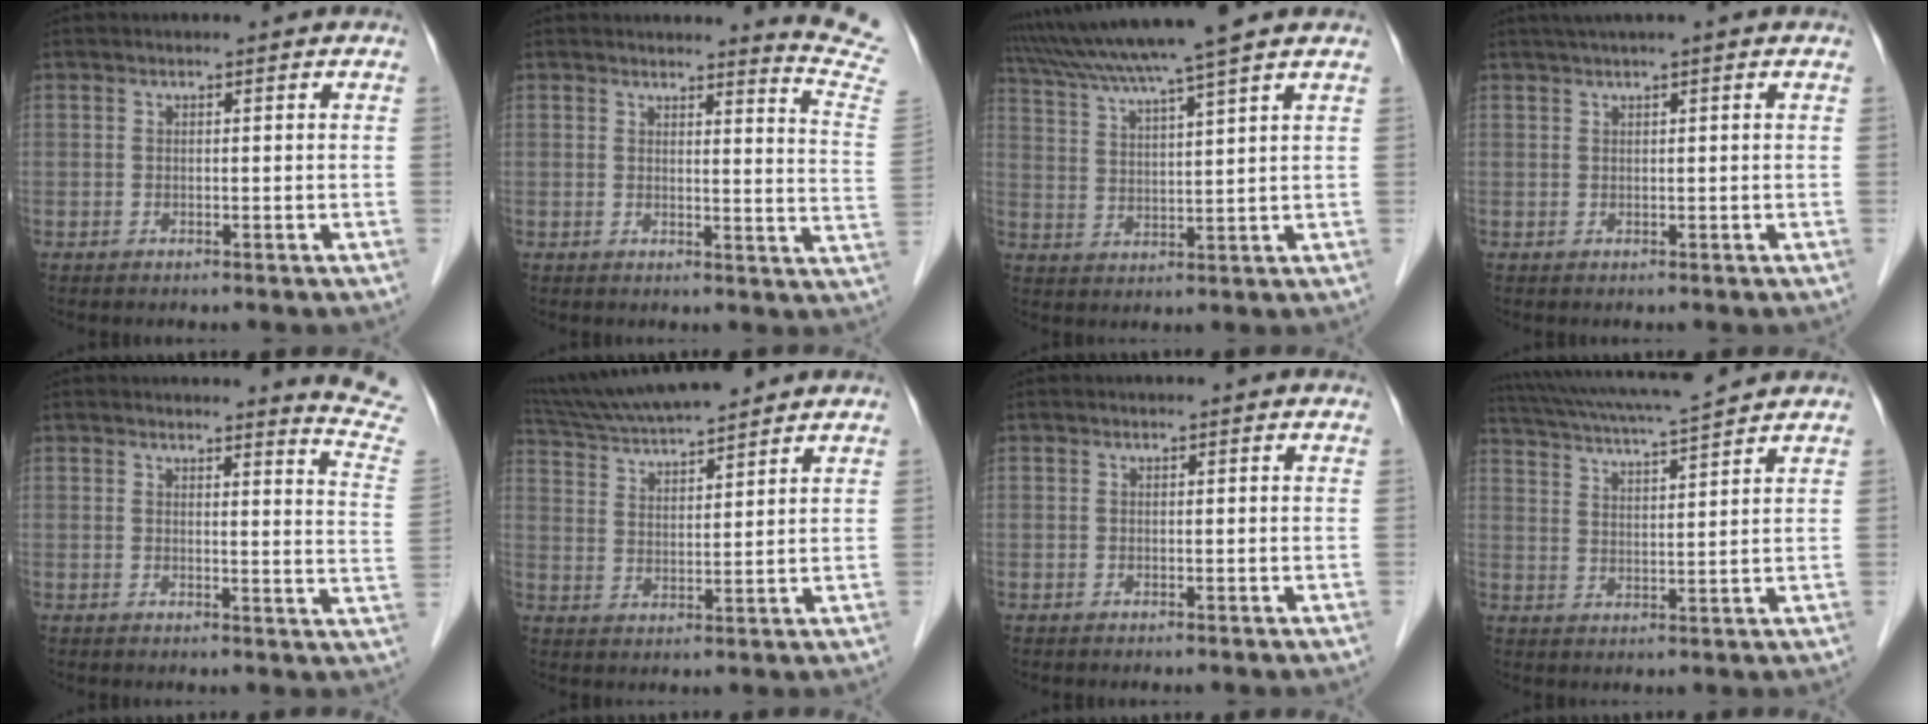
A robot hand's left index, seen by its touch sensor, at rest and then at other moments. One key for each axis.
{"total": 9.2, "fx": 9.0, "fy": -1.7, "fz": 0.7, "tx": -0.010, "ty": -0.115, "tz": 0.080}
{"total": 13.3, "fx": 11.2, "fy": -1.5, "fz": 7.0, "tx": -0.127, "ty": 0.020, "tz": 0.179}
{"total": 2.5, "fx": 1.8, "fy": -0.5, "fz": 1.6, "tx": -0.028, "ty": 0.018, "tz": 0.035}
{"total": 8.7, "fx": 8.6, "fy": -1.5, "fz": 0.5, "tx": -0.008, "ty": -0.103, "tz": 0.074}
{"total": 14.6, "fx": 13.2, "fy": 1.2, "fz": 6.1, "tx": -0.113, "ty": 0.026, "tz": 0.224}
{"total": 1.2, "fx": 1.1, "fy": 0.2, "fz": 0.2, "tx": -0.012, "ty": 0.013, "tz": 0.010}
{"total": 12.9, "fx": 11.8, "fy": -0.7, "fz": 5.2, "tx": -0.104, "ty": 0.019, "tz": 0.183}